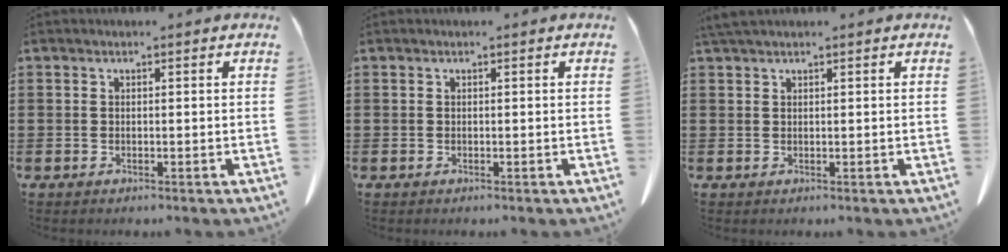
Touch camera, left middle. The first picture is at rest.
{"total": 0.0}
{"total": 1.4, "force": [1.1, 0.1, 0.7], "torque": [-0.017, 0.000, 0.022]}